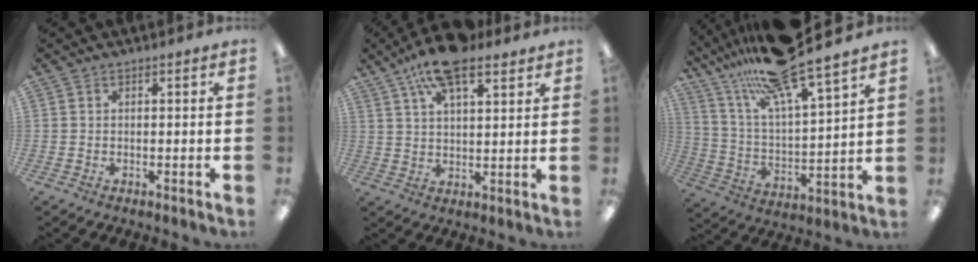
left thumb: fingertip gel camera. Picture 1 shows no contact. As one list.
[{"total": 12.2, "force": [8.3, 4.2, 7.8], "torque": [-0.142, -0.025, 0.149]}, {"total": 18.7, "force": [16.1, 2.1, 9.3], "torque": [-0.173, -0.107, 0.270]}]